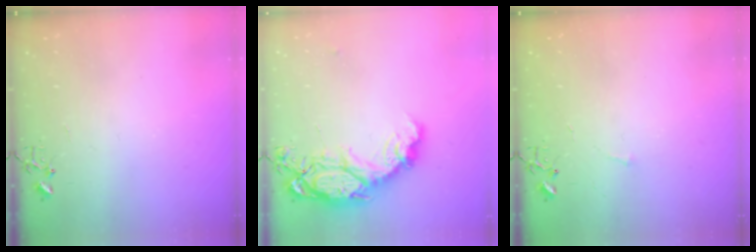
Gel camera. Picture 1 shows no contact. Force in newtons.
{"total": 15.7, "press": 15.6, "slide": 0.9}
{"total": 2.7, "press": 2.7, "slide": 0.4}